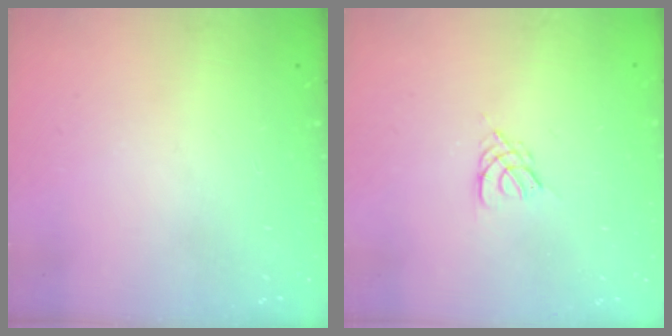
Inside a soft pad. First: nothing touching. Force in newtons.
{"total": 2.6, "press": 2.5, "slide": 0.5}